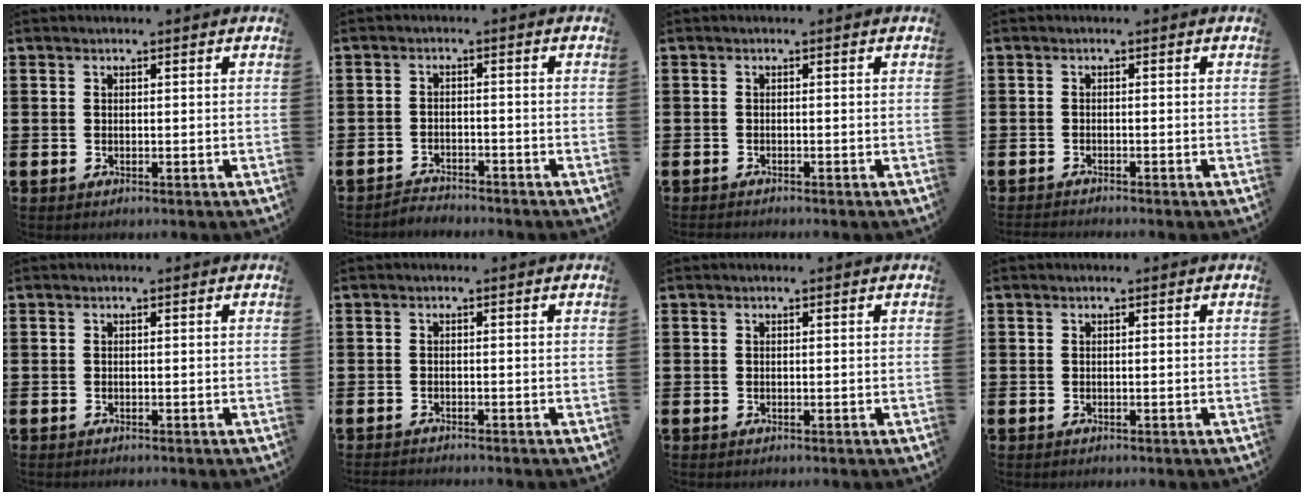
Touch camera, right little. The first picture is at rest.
{"total": 2.2, "force": [-2.1, 0.1, -0.3], "torque": [-0.003, 0.004, -0.048]}
{"total": 0.5, "force": [-0.5, 0.0, 0.0], "torque": [0.000, -0.002, -0.011]}
{"total": 0.8, "force": [-0.8, -0.1, 0.1], "torque": [-0.003, -0.002, -0.016]}
{"total": 0.0}
{"total": 0.9, "force": [-0.9, -0.1, 0.0], "torque": [-0.002, -0.001, -0.018]}
{"total": 0.0}
{"total": 0.0}